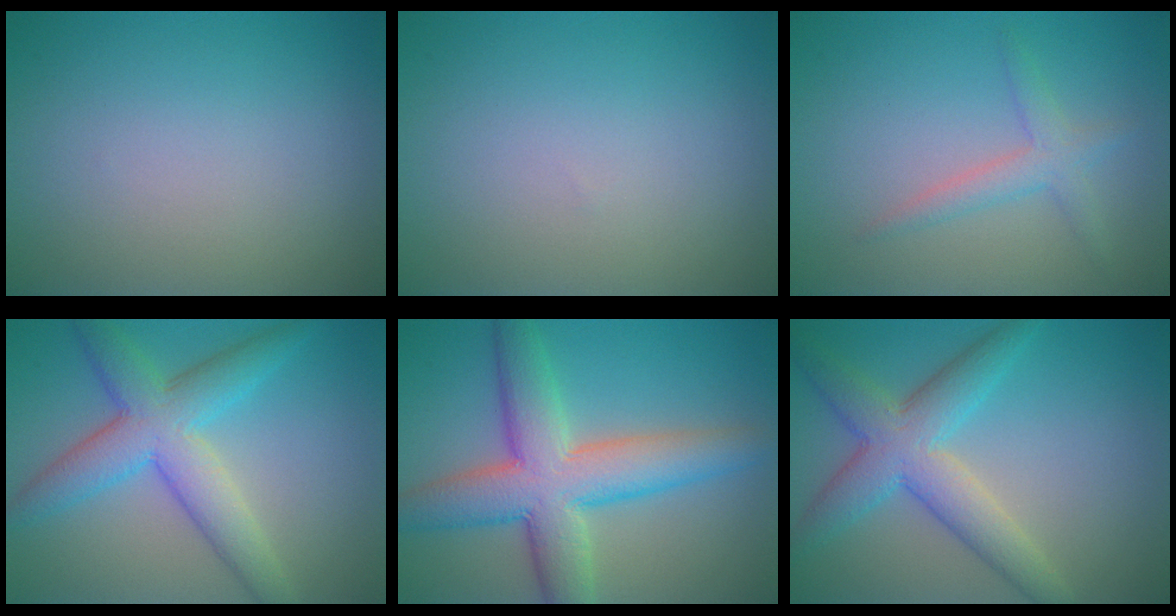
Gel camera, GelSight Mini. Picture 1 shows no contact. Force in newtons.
{"total": 0.0}
{"total": 2.1, "press": 2.1, "slide": 0.2}
{"total": 6.4, "press": 6.4, "slide": 0.1}
{"total": 8.5, "press": 8.5, "slide": 0.2}
{"total": 5.9, "press": 5.9, "slide": 0.1}